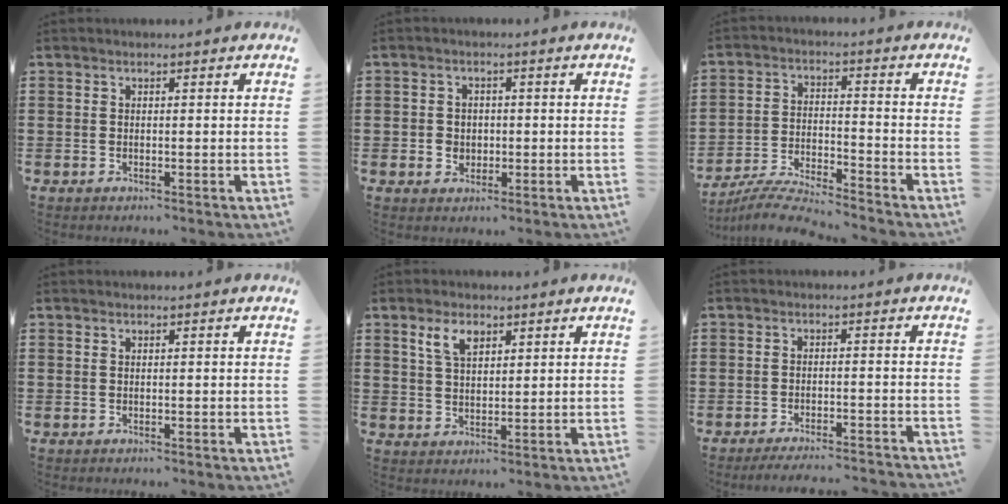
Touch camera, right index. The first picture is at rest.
{"total": 2.3, "force": [-0.2, 2.1, 0.8], "torque": [-0.025, 0.005, -0.008]}
{"total": 6.3, "force": [-6.1, 0.0, 1.6], "torque": [-0.038, -0.003, -0.118]}
{"total": 0.0}
{"total": 4.2, "force": [2.4, 2.1, 2.6], "torque": [-0.053, 0.006, 0.042]}
{"total": 3.1, "force": [-2.8, -0.3, 1.1], "torque": [-0.020, -0.005, -0.055]}